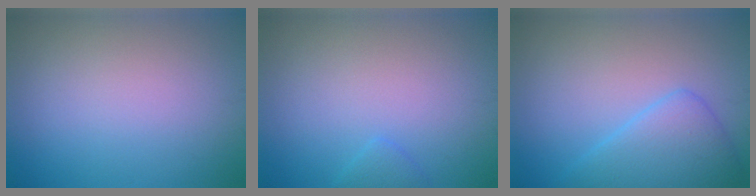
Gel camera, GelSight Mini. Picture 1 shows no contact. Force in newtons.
{"total": 1.0, "press": 1.0, "slide": 0.1}
{"total": 4.6, "press": 4.6, "slide": 0.3}